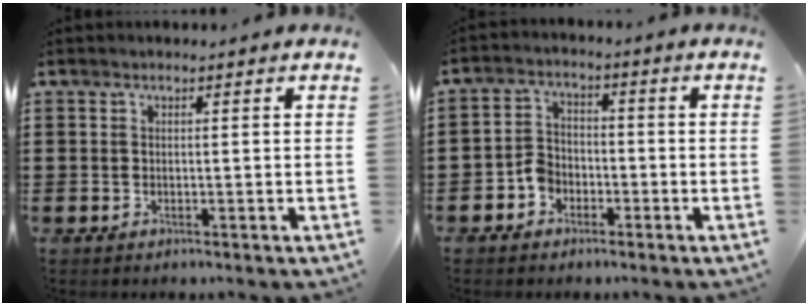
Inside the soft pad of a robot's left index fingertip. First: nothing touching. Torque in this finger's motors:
{"motor_torque": [0.17, 0.16, 0.20, 0.03]}